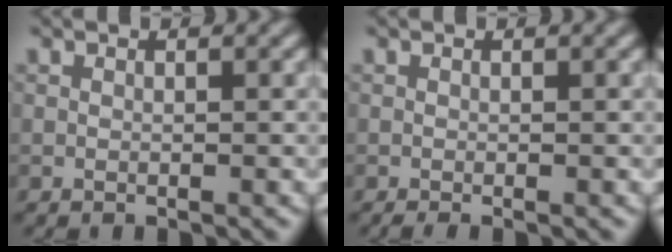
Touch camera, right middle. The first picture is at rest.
{"total": 0.6, "force": [-0.3, 0.2, 0.5], "torque": [-0.007, 0.008, 0.004]}